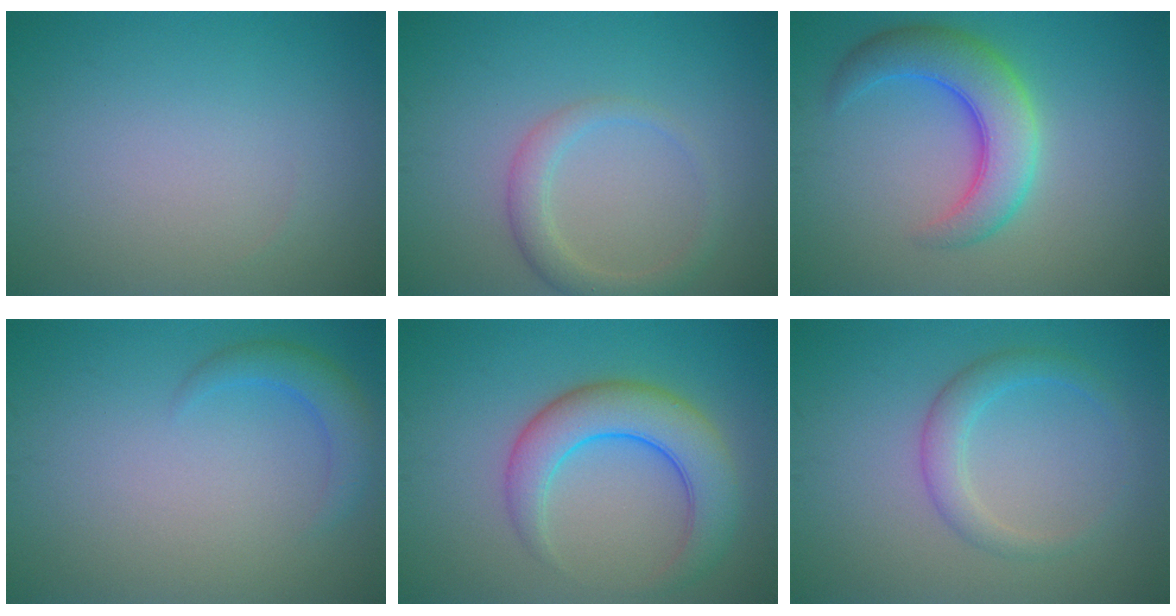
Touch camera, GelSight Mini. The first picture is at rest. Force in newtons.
{"total": 2.5, "press": 2.5, "slide": 0.2}
{"total": 6.1, "press": 6.1, "slide": 0.2}
{"total": 2.4, "press": 2.4, "slide": 0.2}
{"total": 6.1, "press": 6.1, "slide": 0.4}
{"total": 2.6, "press": 2.6, "slide": 0.1}